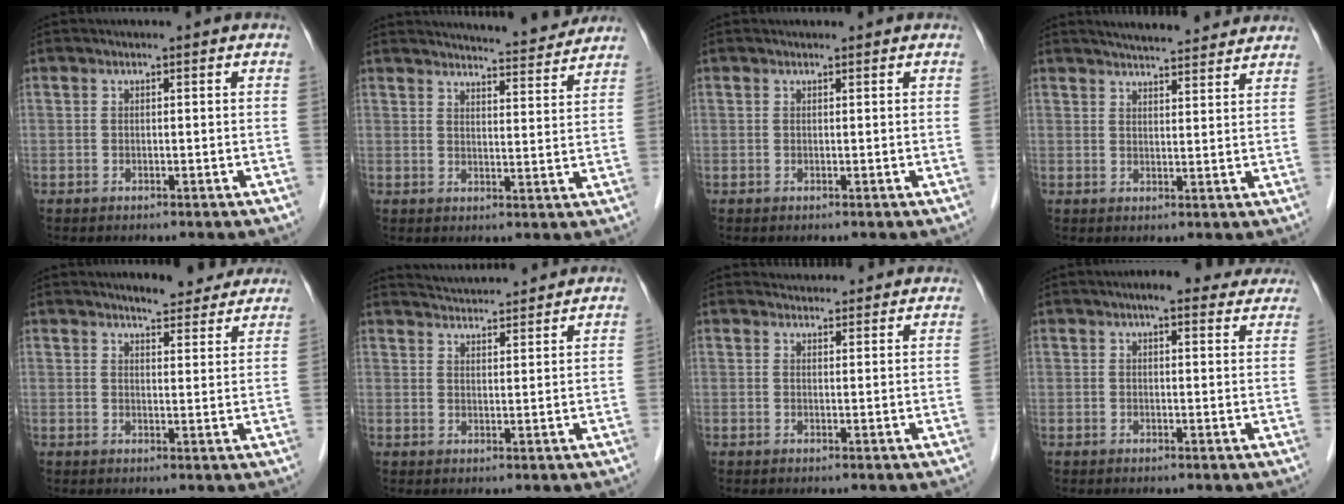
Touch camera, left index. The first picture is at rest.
{"total": 10.0, "force": [9.6, 0.2, 2.5], "torque": [-0.040, -0.008, 0.119]}
{"total": 0.0}
{"total": 8.6, "force": [7.9, 1.8, 2.9], "torque": [-0.034, 0.012, 0.089]}
{"total": 7.6, "force": [6.9, 1.8, 2.6], "torque": [-0.025, -0.004, 0.077]}
{"total": 8.5, "force": [8.3, 0.3, 1.8], "torque": [-0.036, 0.022, 0.120]}
{"total": 5.0, "force": [4.8, 1.4, 0.6], "torque": [-0.004, 0.015, 0.051]}
{"total": 9.3, "force": [7.9, 2.5, 4.3], "torque": [-0.037, 0.011, 0.081]}